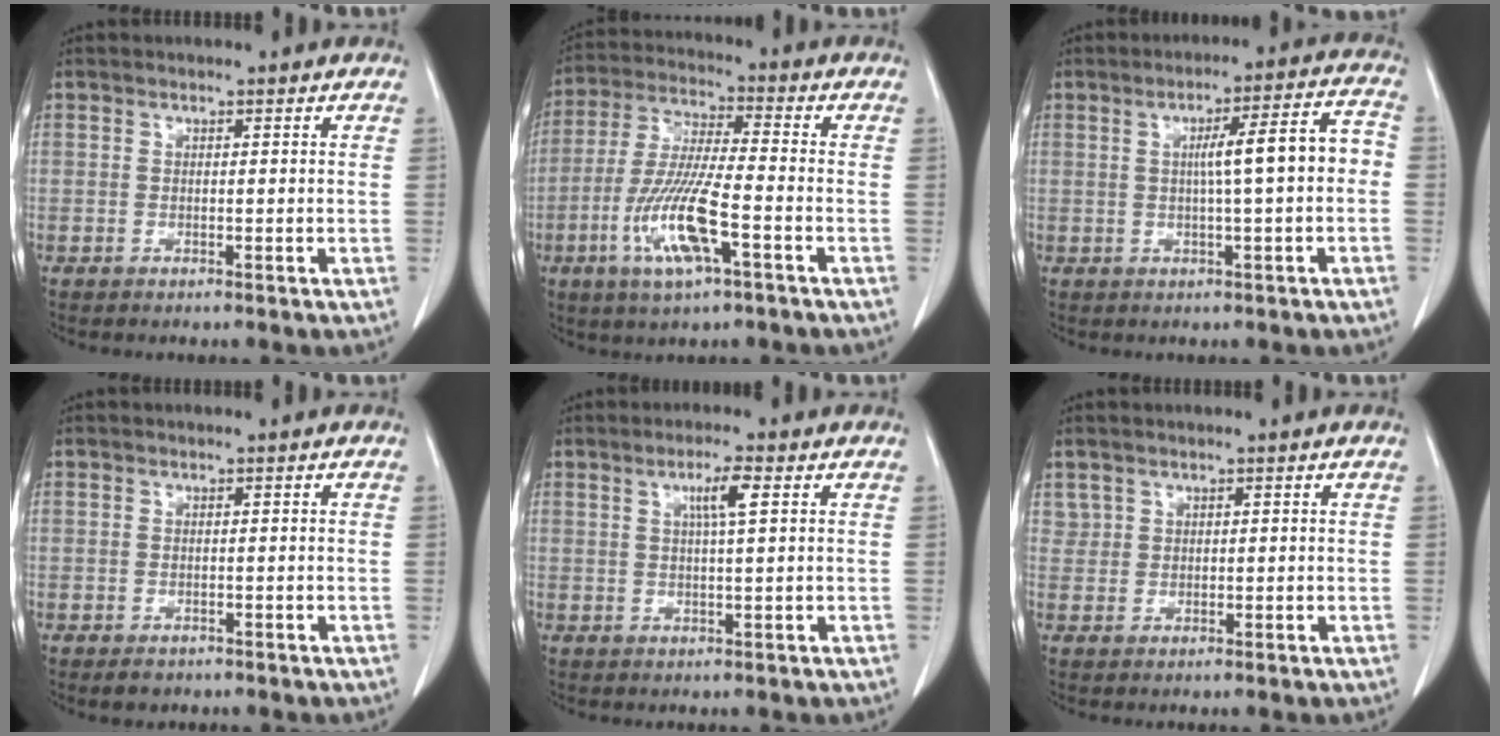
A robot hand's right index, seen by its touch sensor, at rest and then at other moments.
{"total": 12.3, "force": [-4.7, 1.5, 11.3], "torque": [-0.234, -0.015, -0.089]}
{"total": 8.5, "force": [-0.3, 0.4, 8.5], "torque": [-0.123, 0.027, -0.005]}
{"total": 1.7, "force": [-1.1, 1.1, 0.6], "torque": [-0.014, 0.000, -0.010]}
{"total": 3.6, "force": [1.2, -0.2, 3.4], "torque": [-0.062, 0.002, 0.022]}
{"total": 1.3, "force": [0.8, 1.0, 0.0], "torque": [0.014, 0.006, 0.011]}